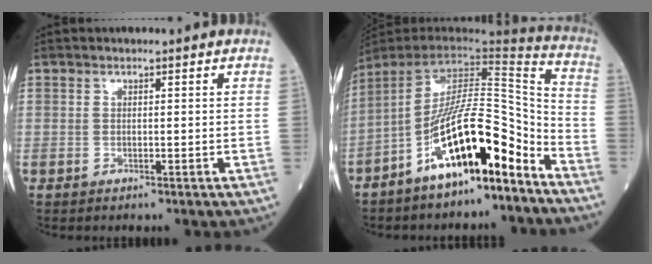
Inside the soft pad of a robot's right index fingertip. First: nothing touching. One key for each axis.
{"total": 17.3, "fx": -9.9, "fy": 3.6, "fz": 13.7, "tx": -0.236, "ty": 0.018, "tz": -0.168}